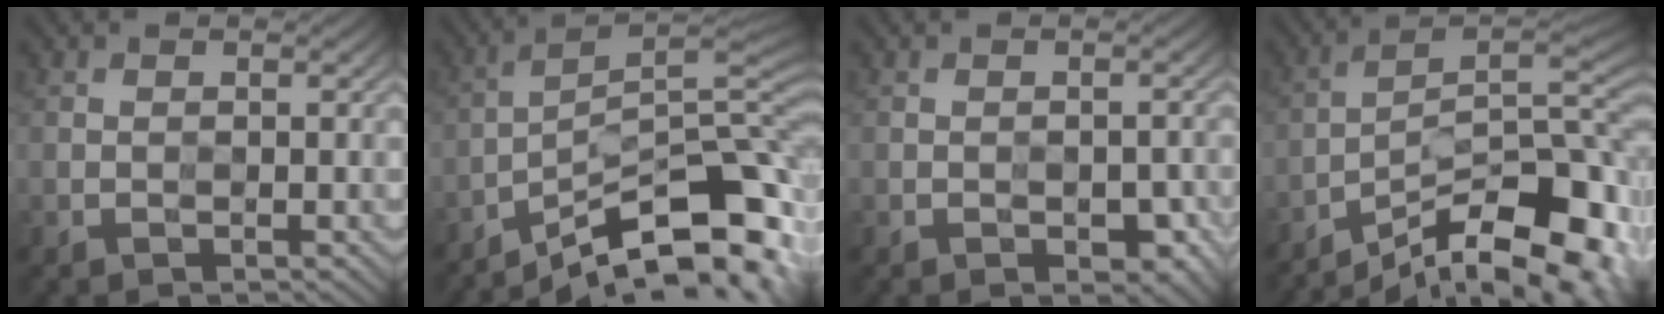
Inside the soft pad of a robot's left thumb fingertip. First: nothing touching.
{"total": 13.5, "force": [-9.5, 3.2, 9.1], "torque": [-0.155, -0.003, -0.152]}
{"total": 3.2, "force": [-1.3, 1.8, 2.4], "torque": [-0.029, -0.003, -0.016]}
{"total": 15.3, "force": [-10.1, 4.3, 10.8], "torque": [-0.171, -0.004, -0.166]}